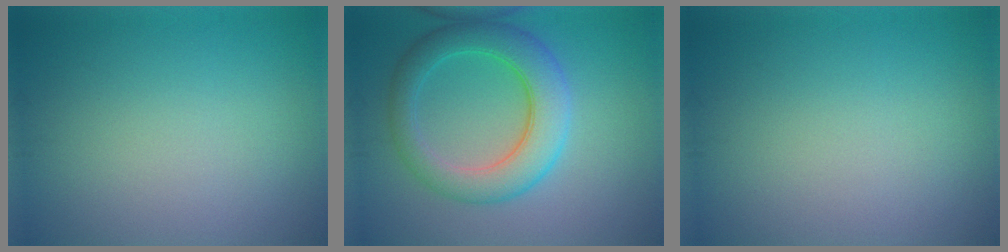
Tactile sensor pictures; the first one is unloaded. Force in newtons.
{"total": 6.1, "press": 6.1, "slide": 0.1}
{"total": 0.0}